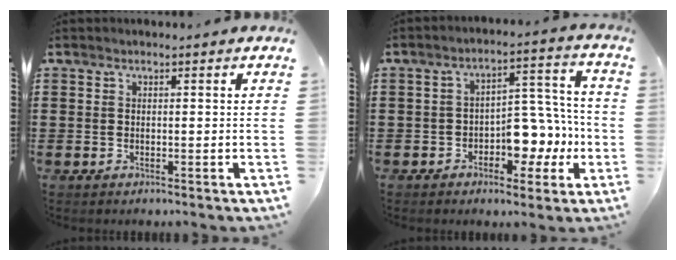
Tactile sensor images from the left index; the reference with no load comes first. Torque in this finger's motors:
{"motor_torque": [0.62, 0.40, 0.26, 0.11]}